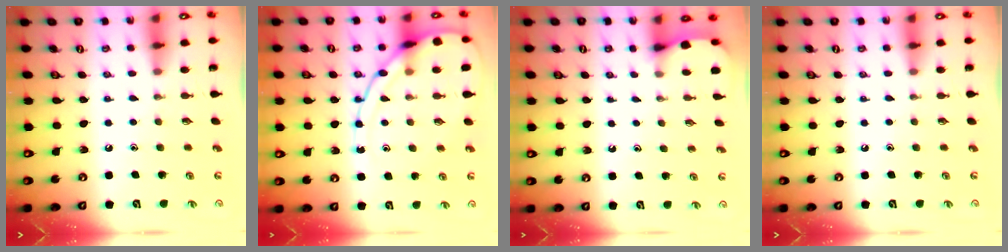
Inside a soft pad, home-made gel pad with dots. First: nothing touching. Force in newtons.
{"total": 15.9, "press": 15.8, "slide": 1.4}
{"total": 2.6, "press": 2.6, "slide": 0.4}
{"total": 0.0}